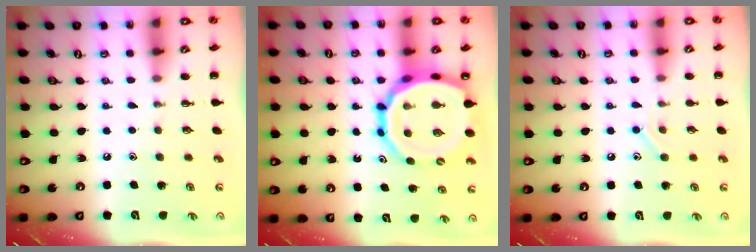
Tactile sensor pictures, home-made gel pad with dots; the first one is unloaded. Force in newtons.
{"total": 18.0, "press": 17.5, "slide": 4.1}
{"total": 6.9, "press": 6.8, "slide": 1.4}